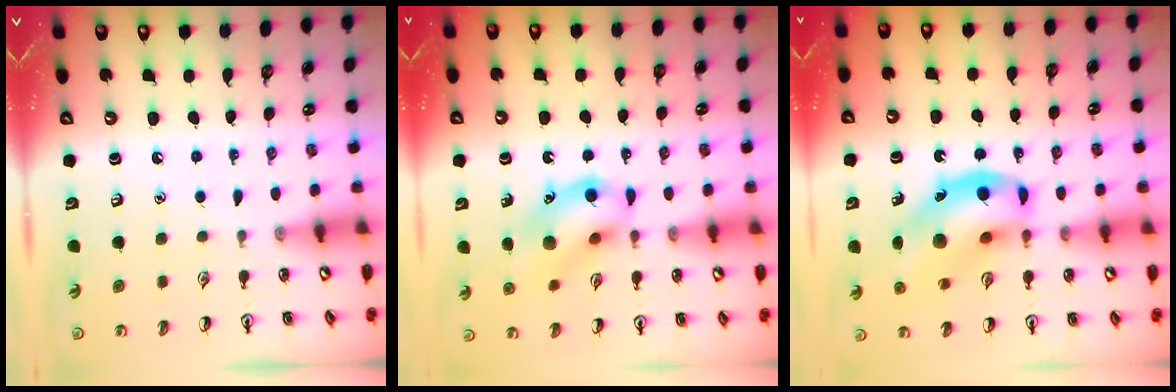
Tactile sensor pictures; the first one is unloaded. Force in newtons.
{"total": 11.8, "press": 11.7, "slide": 1.1}
{"total": 16.3, "press": 15.8, "slide": 3.8}